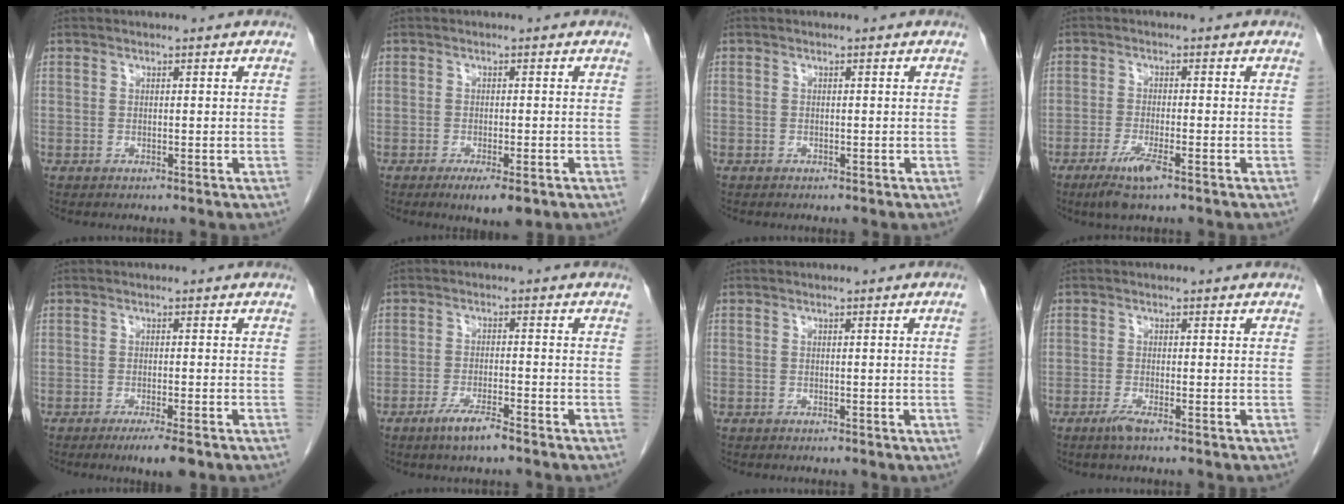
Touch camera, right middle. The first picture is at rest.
{"total": 4.4, "force": [-2.5, 1.0, 3.4], "torque": [-0.049, -0.009, -0.033]}
{"total": 0.0}
{"total": 4.8, "force": [-2.9, 0.4, 3.8], "torque": [-0.081, -0.012, -0.054]}
{"total": 4.4, "force": [-3.0, 0.4, 3.3], "torque": [-0.047, -0.011, -0.044]}
{"total": 4.3, "force": [-3.1, 0.2, 3.0], "torque": [-0.062, -0.007, -0.058]}
{"total": 1.1, "force": [-0.3, -0.5, 0.9], "torque": [-0.012, 0.000, -0.007]}
{"total": 1.9, "force": [-1.3, -0.1, 1.4], "torque": [-0.032, -0.004, -0.029]}